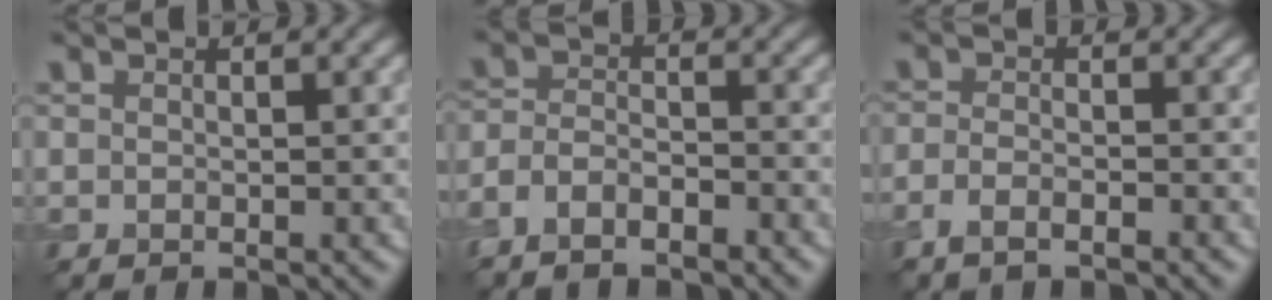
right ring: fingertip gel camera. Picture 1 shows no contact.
{"total": 3.9, "force": [-3.2, 1.5, 1.7], "torque": [-0.028, -0.003, -0.066]}
{"total": 2.0, "force": [-1.6, 0.5, 1.0], "torque": [-0.021, -0.003, -0.036]}